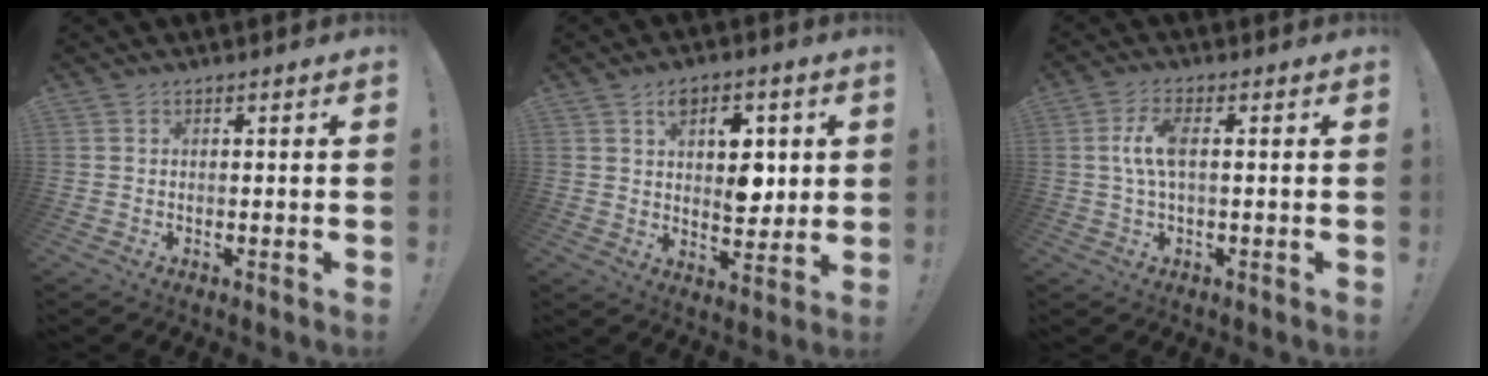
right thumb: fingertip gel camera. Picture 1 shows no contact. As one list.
[{"total": 10.5, "force": [3.6, 7.0, 6.9], "torque": [-0.078, -0.014, 0.064]}, {"total": 7.2, "force": [0.4, 2.6, 6.7], "torque": [-0.131, 0.001, 0.006]}]